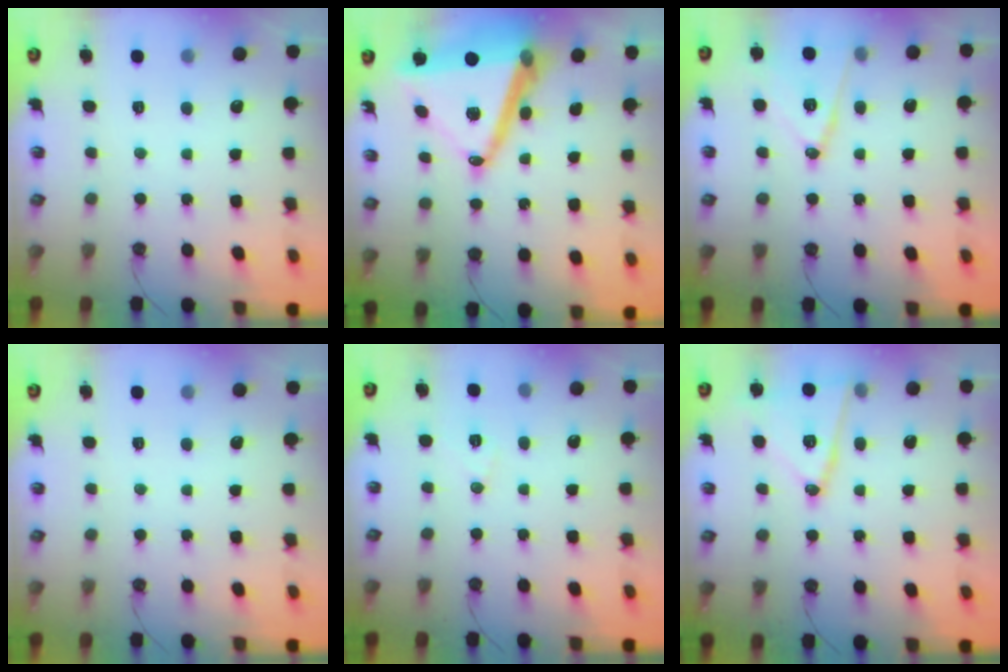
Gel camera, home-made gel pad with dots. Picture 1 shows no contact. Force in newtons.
{"total": 21.6, "press": 21.2, "slide": 3.9}
{"total": 13.6, "press": 13.2, "slide": 3.3}
{"total": 0.0}
{"total": 6.8, "press": 5.0, "slide": 4.5}
{"total": 14.7, "press": 14.5, "slide": 2.7}